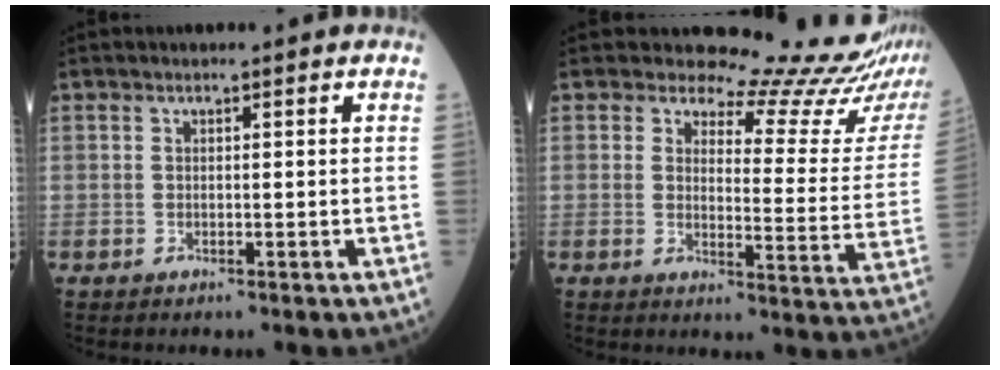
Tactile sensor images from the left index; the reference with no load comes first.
{"total": 18.0, "force": [17.5, 2.1, 3.7], "torque": [-0.030, -0.126, 0.172]}